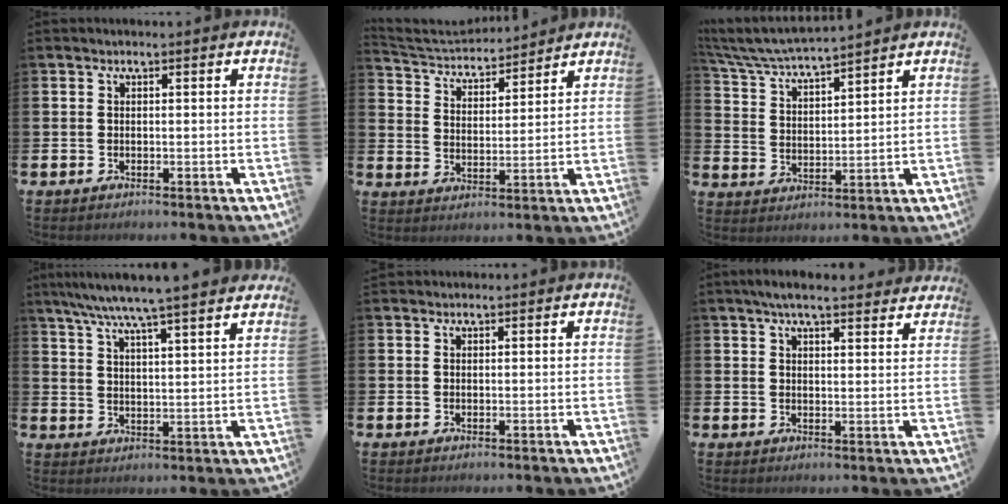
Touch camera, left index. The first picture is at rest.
{"total": 4.6, "force": [4.4, 1.2, 0.3], "torque": [-0.026, -0.034, 0.073]}
{"total": 5.7, "force": [5.5, 0.2, 1.3], "torque": [-0.047, -0.040, 0.094]}
{"total": 7.2, "force": [6.7, -0.4, 2.5], "torque": [-0.077, -0.040, 0.116]}
{"total": 0.9, "force": [0.9, 0.2, 0.0], "torque": [0.009, -0.002, 0.015]}
{"total": 5.2, "force": [4.8, 0.8, 1.9], "torque": [-0.045, -0.016, 0.086]}